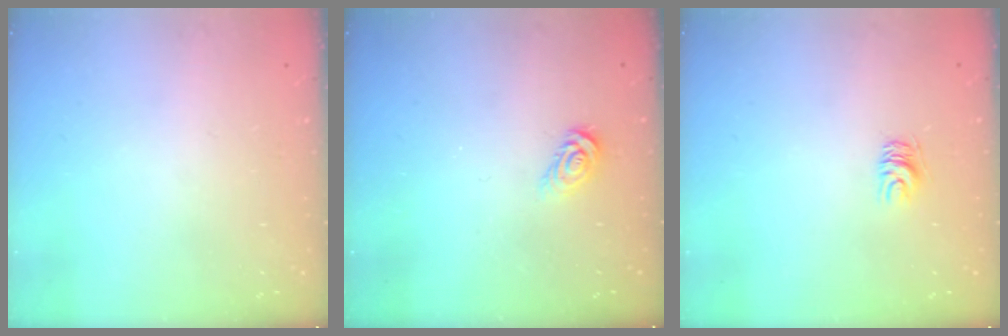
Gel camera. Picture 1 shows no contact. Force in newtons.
{"total": 4.2, "press": 4.2, "slide": 0.5}
{"total": 4.5, "press": 4.4, "slide": 0.5}